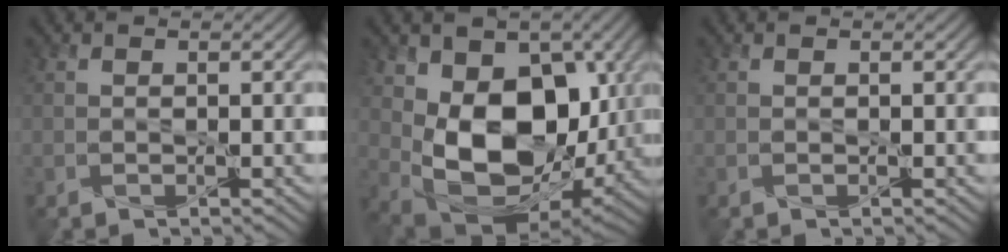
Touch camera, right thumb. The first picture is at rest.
{"total": 14.8, "force": [1.4, 10.0, 10.9], "torque": [-0.195, -0.030, 0.042]}
{"total": 0.0}